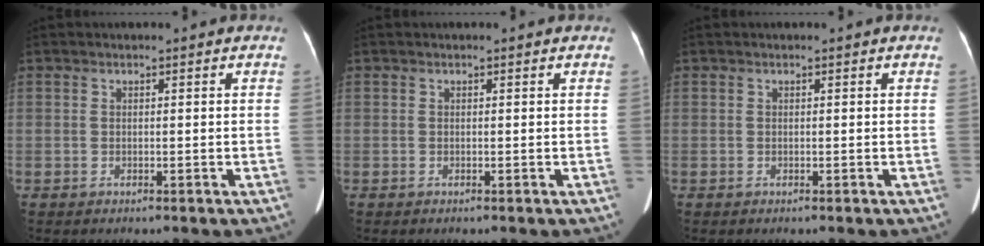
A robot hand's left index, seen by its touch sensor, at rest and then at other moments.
{"total": 1.0, "force": [0.9, 0.2, 0.4], "torque": [-0.001, 0.002, 0.008]}
{"total": 0.0}